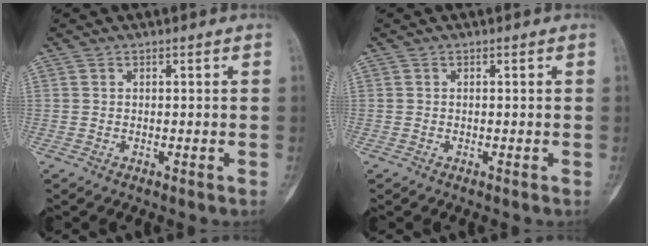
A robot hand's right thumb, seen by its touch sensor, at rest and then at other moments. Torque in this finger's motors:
{"motor_torque": [-0.19, -0.06, 0.19, -0.07, 0.02]}